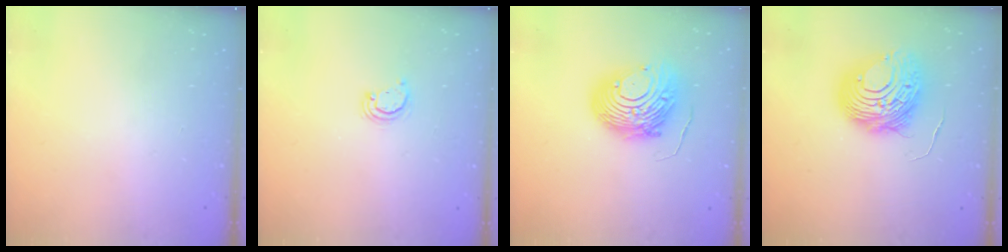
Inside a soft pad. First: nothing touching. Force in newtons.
{"total": 2.5, "press": 2.5, "slide": 0.3}
{"total": 15.1, "press": 15.1, "slide": 1.6}
{"total": 13.2, "press": 13.2, "slide": 1.3}